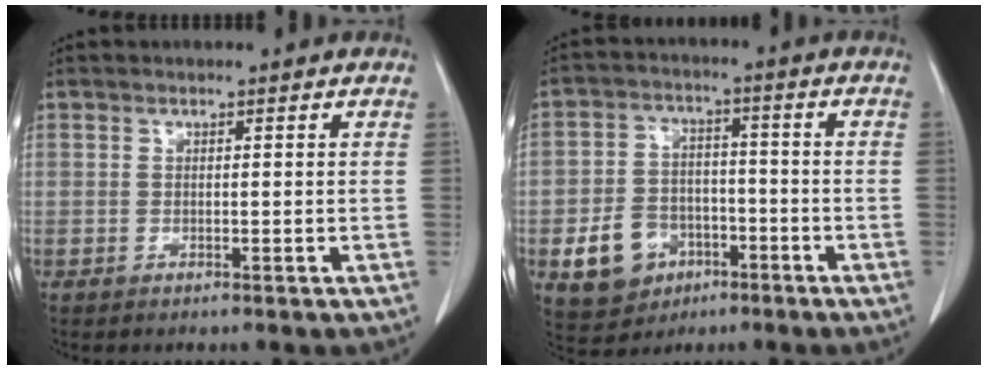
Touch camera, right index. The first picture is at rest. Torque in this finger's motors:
{"motor_torque": [0.08, -0.12, -0.38, -0.21]}